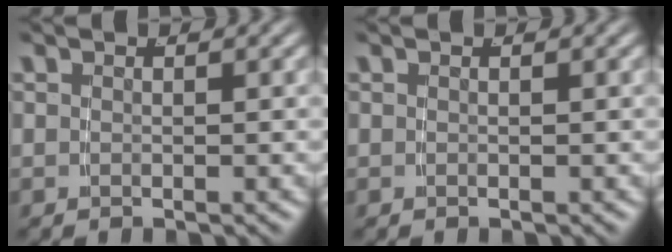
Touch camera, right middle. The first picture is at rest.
{"total": 0.0}